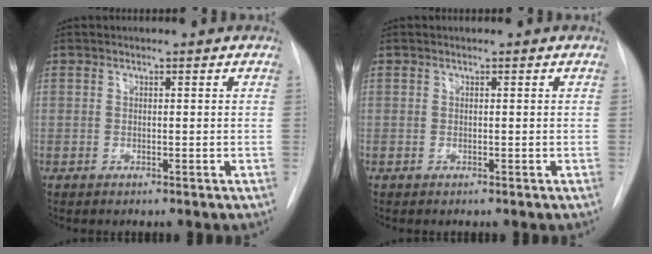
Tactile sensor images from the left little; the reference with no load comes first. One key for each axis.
{"total": 0.0}